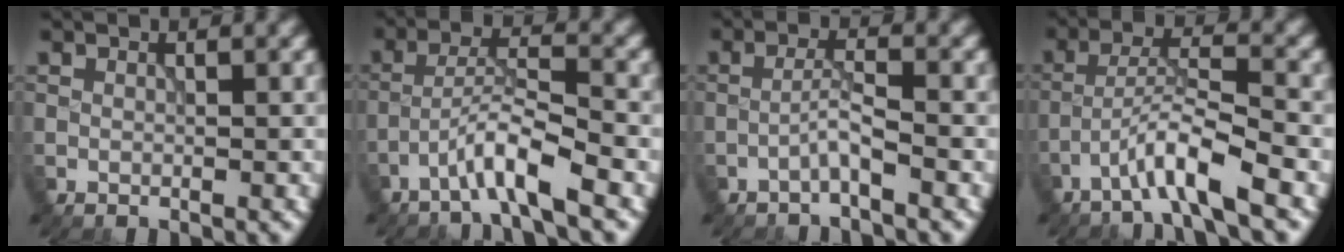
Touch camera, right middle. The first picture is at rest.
{"total": 4.4, "force": [-3.0, 0.2, 3.3], "torque": [-0.061, 0.018, -0.062]}
{"total": 2.0, "force": [-1.3, -0.1, 1.5], "torque": [-0.031, 0.014, -0.029]}
{"total": 4.9, "force": [-3.3, 0.3, 3.7], "torque": [-0.066, 0.017, -0.066]}